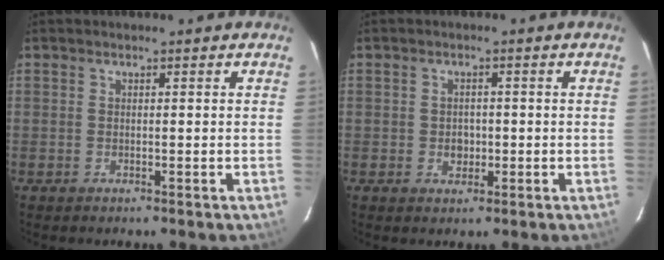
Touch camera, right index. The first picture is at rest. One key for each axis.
{"total": 2.5, "fx": -0.4, "fy": 2.2, "fz": 1.1, "tx": -0.019, "ty": 0.005, "tz": -0.003}